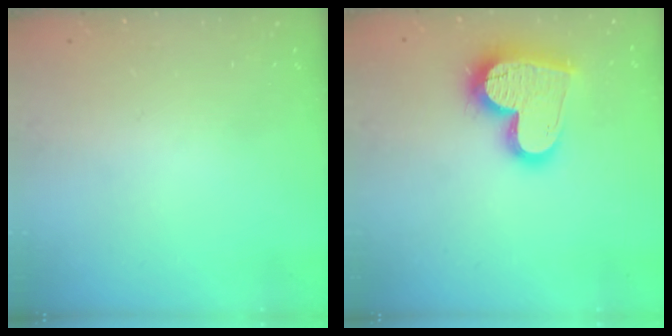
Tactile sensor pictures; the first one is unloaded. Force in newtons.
{"total": 18.1, "press": 18.0, "slide": 1.5}